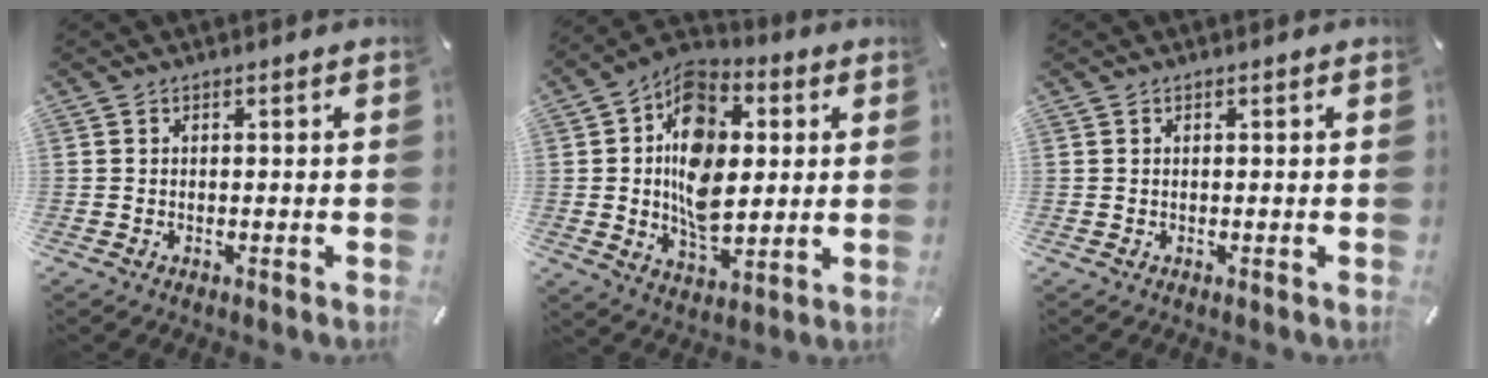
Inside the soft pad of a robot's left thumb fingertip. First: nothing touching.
{"total": 15.9, "force": [2.1, 11.0, 11.3], "torque": [-0.201, -0.007, 0.036]}
{"total": 0.0}